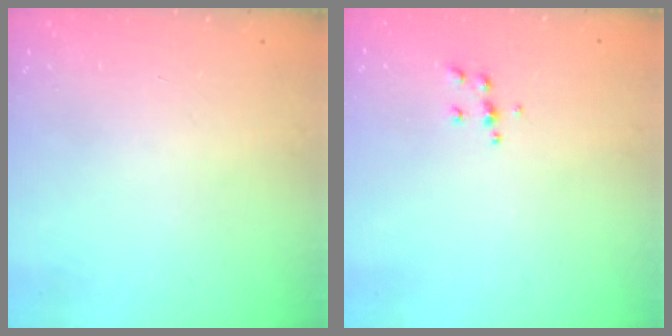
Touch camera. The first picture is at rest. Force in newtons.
{"total": 4.8, "press": 4.7, "slide": 0.6}